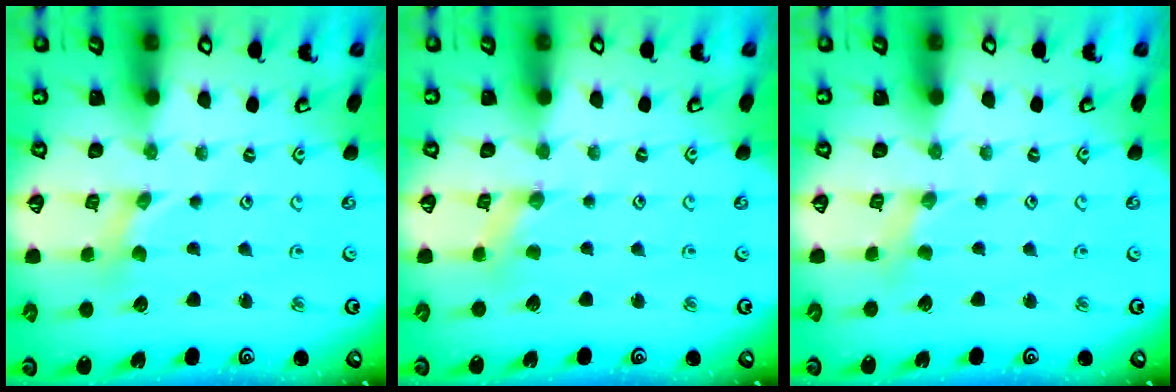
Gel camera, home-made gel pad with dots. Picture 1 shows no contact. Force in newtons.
{"total": 0.9, "press": 0.9, "slide": 0.2}
{"total": 1.0, "press": 1.0, "slide": 0.2}